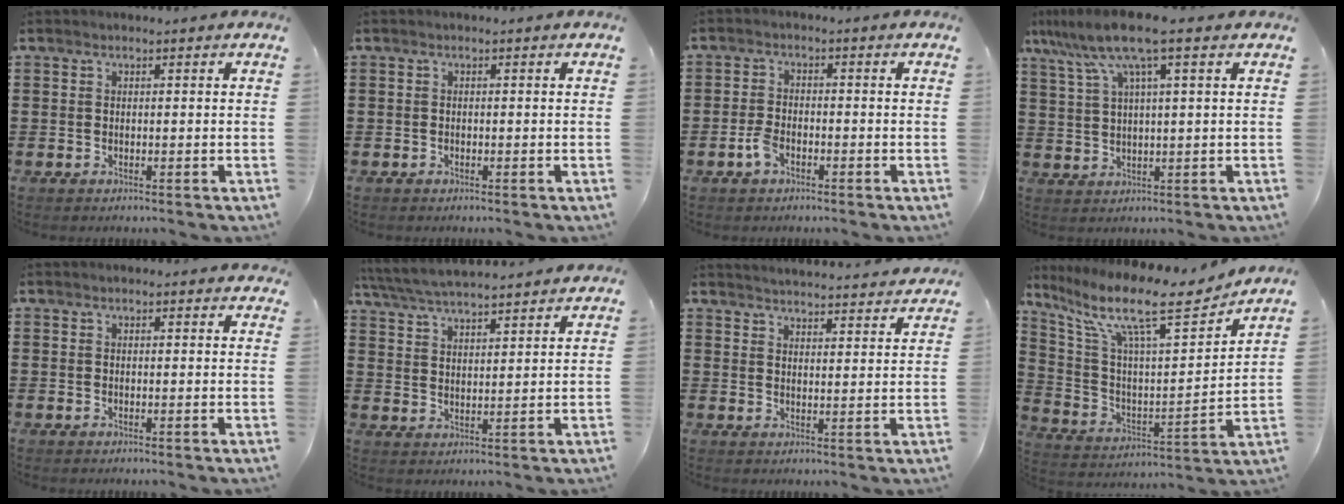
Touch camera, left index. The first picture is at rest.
{"total": 0.0}
{"total": 3.0, "force": [-1.5, 1.5, 2.2], "torque": [-0.061, -0.005, -0.033]}
{"total": 8.5, "force": [4.6, 0.7, 7.2], "torque": [-0.157, -0.008, 0.076]}
{"total": 1.1, "force": [1.0, 0.1, 0.4], "torque": [-0.010, 0.001, 0.020]}
{"total": 5.2, "force": [5.0, 0.4, 1.5], "torque": [-0.050, -0.023, 0.087]}
{"total": 3.9, "force": [3.8, -0.7, 0.1], "torque": [-0.016, -0.027, 0.066]}
{"total": 13.7, "force": [9.8, 2.8, 9.2], "torque": [-0.196, -0.054, 0.155]}